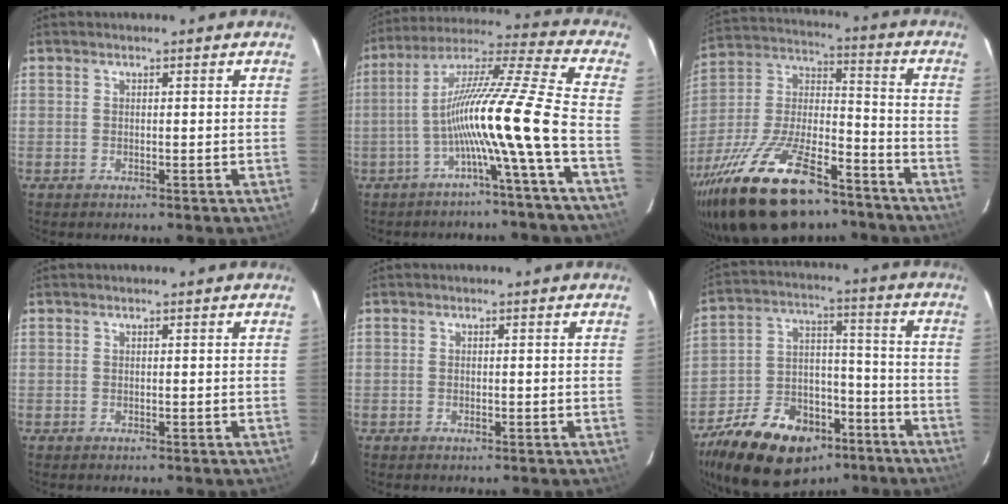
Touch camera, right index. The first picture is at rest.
{"total": 14.9, "force": [-5.8, -2.4, 13.5], "torque": [-0.224, -0.001, -0.112]}
{"total": 28.5, "force": [-19.3, 11.2, 17.7], "torque": [-0.348, -0.014, -0.312]}
{"total": 0.0}
{"total": 0.8, "force": [-0.3, 0.5, 0.5], "torque": [-0.010, 0.001, -0.004]}
{"total": 23.1, "force": [-14.9, 13.0, 11.9], "torque": [-0.249, 0.023, -0.228]}